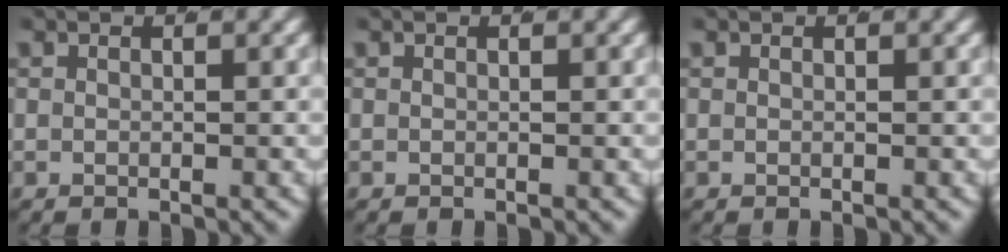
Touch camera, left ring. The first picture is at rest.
{"total": 0.0}
{"total": 0.0}